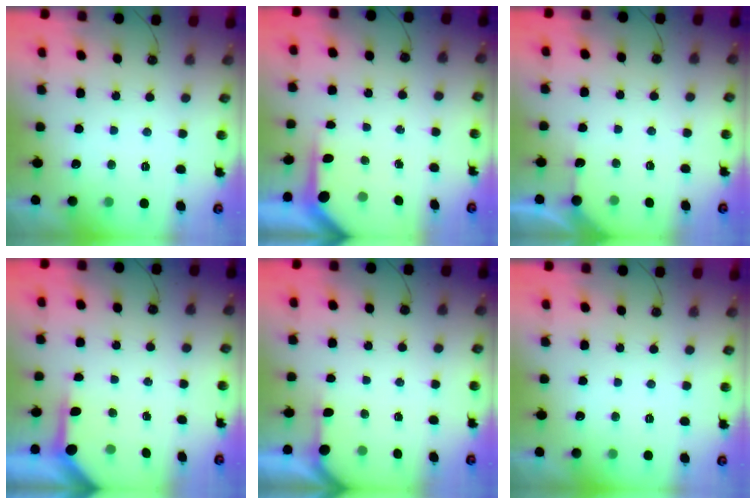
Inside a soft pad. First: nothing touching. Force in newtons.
{"total": 3.6, "press": 3.6, "slide": 0.3}
{"total": 2.3, "press": 2.3, "slide": 0.3}
{"total": 3.9, "press": 3.9, "slide": 0.4}
{"total": 1.2, "press": 1.2, "slide": 0.2}
{"total": 0.0}